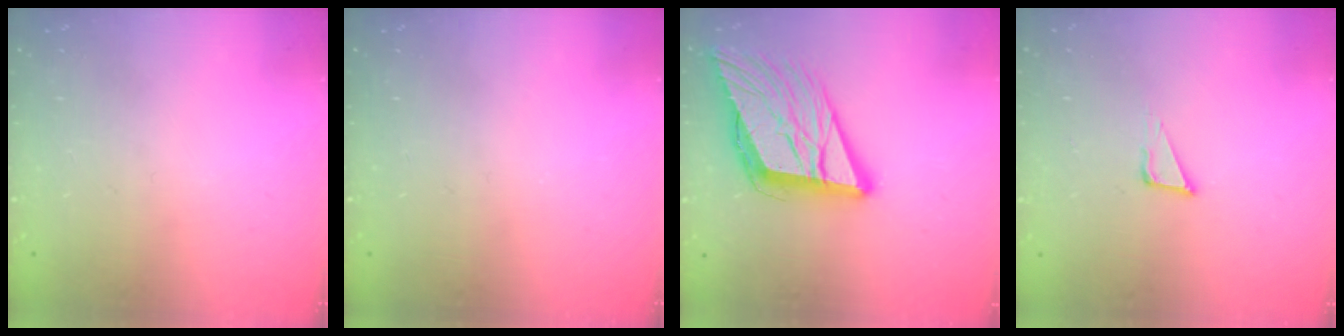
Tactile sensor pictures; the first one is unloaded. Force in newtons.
{"total": 0.0}
{"total": 17.4, "press": 16.8, "slide": 4.4}
{"total": 4.4, "press": 4.3, "slide": 0.8}